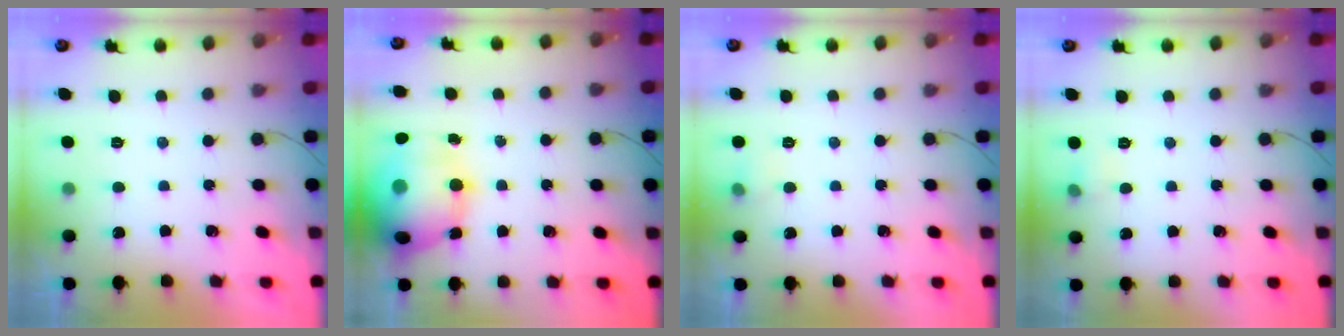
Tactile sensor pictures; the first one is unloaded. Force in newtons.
{"total": 20.4, "press": 20.0, "slide": 4.3}
{"total": 4.2, "press": 4.1, "slide": 1.0}
{"total": 5.2, "press": 3.9, "slide": 3.4}